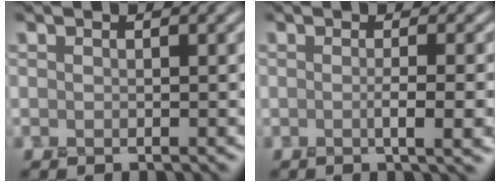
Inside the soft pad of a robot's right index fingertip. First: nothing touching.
{"total": 3.8, "force": [-0.6, 1.0, 3.6], "torque": [-0.044, -0.001, -0.009]}